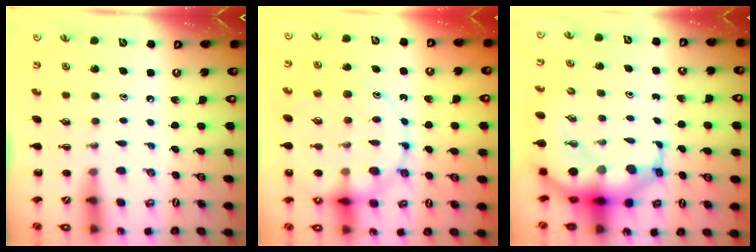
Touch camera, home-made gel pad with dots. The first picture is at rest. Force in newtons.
{"total": 17.1, "press": 17.0, "slide": 2.3}
{"total": 10.9, "press": 10.5, "slide": 3.0}